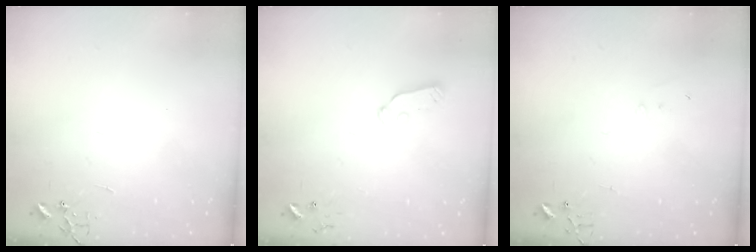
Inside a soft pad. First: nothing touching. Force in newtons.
{"total": 6.0, "press": 6.0, "slide": 0.5}
{"total": 4.9, "press": 4.9, "slide": 0.3}